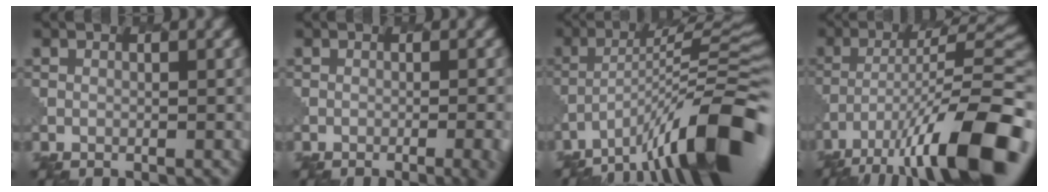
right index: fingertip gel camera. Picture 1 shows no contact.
{"total": 4.3, "force": [-1.7, 1.8, 3.5], "torque": [-0.011, 0.010, -0.020]}
{"total": 11.7, "force": [-7.4, 2.2, 8.8], "torque": [-0.141, 0.009, -0.127]}
{"total": 13.9, "force": [-8.7, 3.8, 10.2], "torque": [-0.173, -0.001, -0.151]}